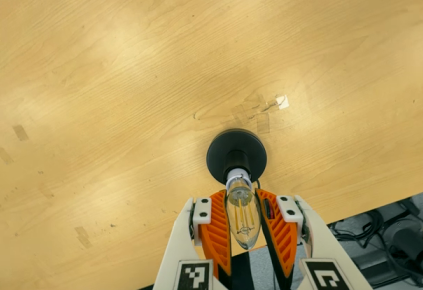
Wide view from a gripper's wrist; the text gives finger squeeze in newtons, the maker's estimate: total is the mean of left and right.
{"total": 13.9, "left": 13.6, "right": 14.3}